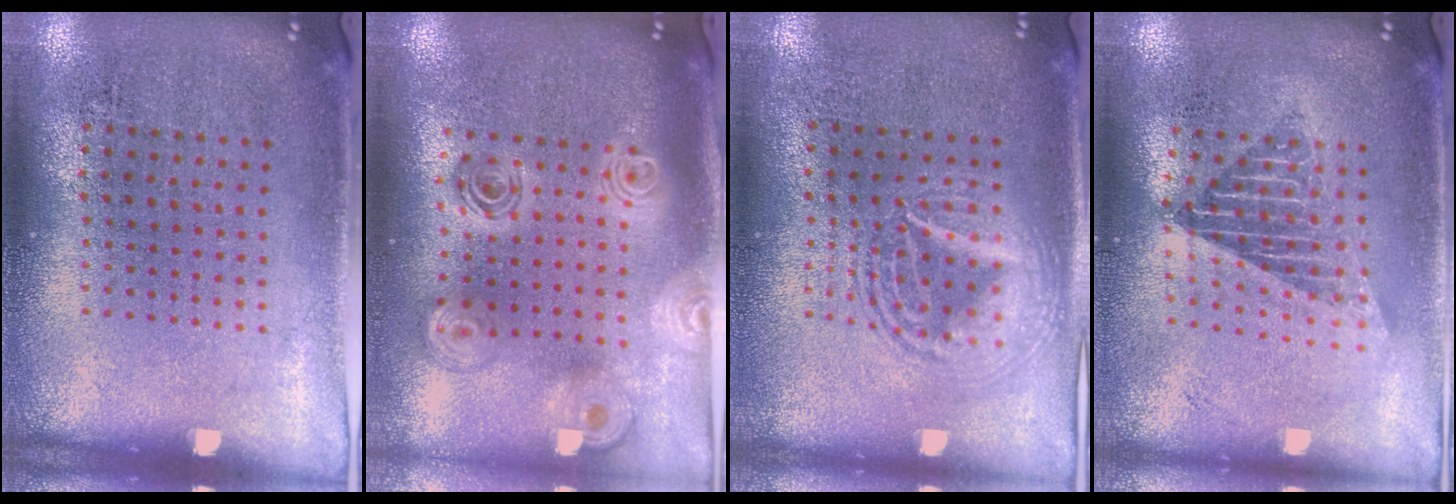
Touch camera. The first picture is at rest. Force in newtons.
{"total": 2.3, "press": 1.8, "slide": 1.4}
{"total": 2.6, "press": 2.5, "slide": 0.3}
{"total": 1.7, "press": 1.4, "slide": 1.0}